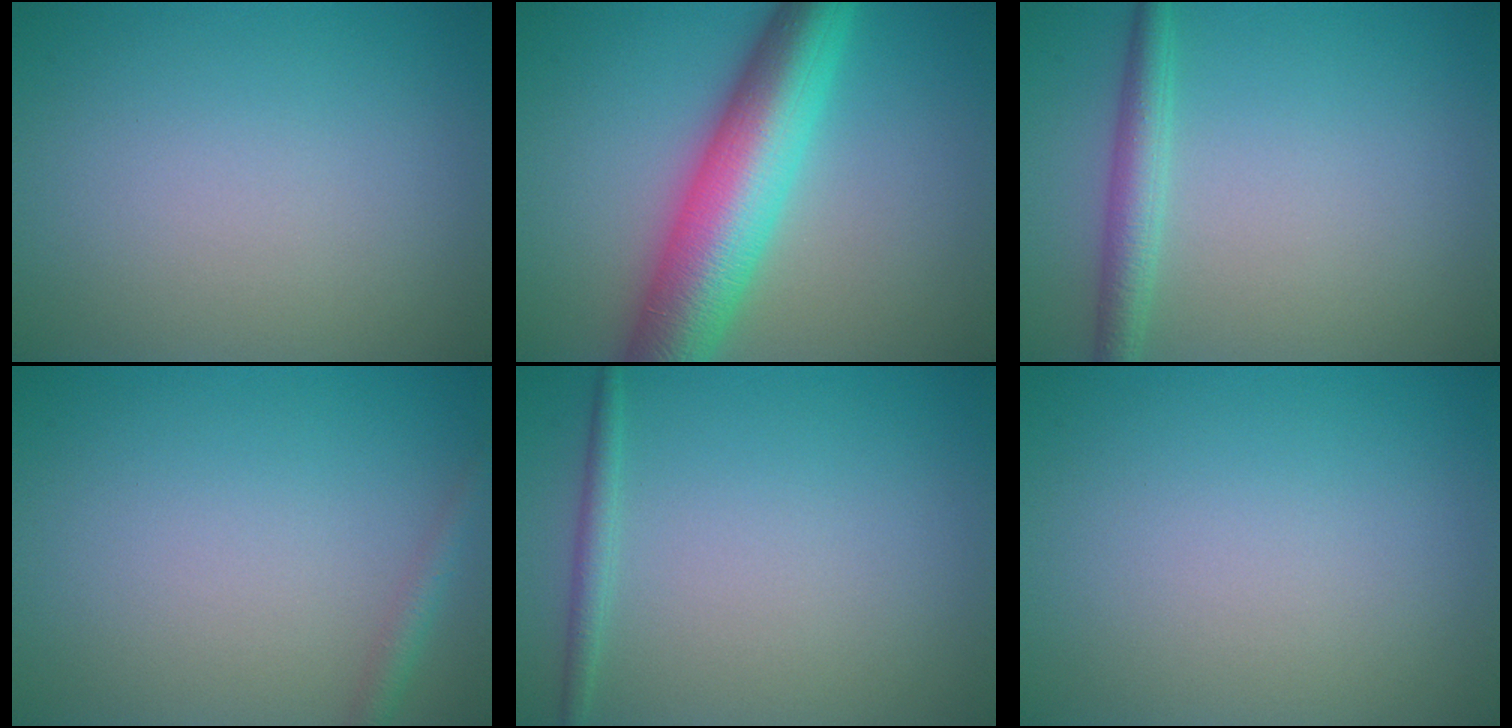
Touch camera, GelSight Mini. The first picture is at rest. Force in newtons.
{"total": 10.1, "press": 10.1, "slide": 0.2}
{"total": 2.6, "press": 2.6, "slide": 0.1}
{"total": 1.4, "press": 1.4, "slide": 0.1}
{"total": 1.3, "press": 1.3, "slide": 0.1}
{"total": 0.0}